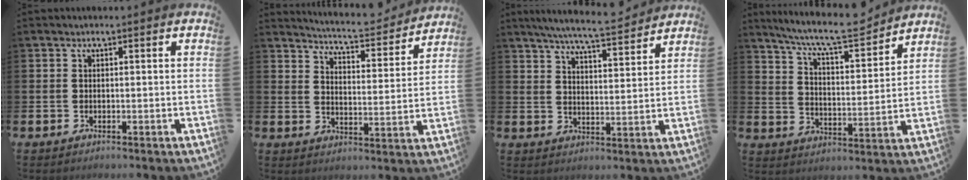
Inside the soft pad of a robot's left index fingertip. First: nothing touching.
{"total": 5.5, "force": [5.4, 0.4, 1.1], "torque": [-0.032, -0.045, 0.088]}
{"total": 6.8, "force": [6.5, -0.2, 2.1], "torque": [-0.058, -0.039, 0.113]}
{"total": 8.7, "force": [8.0, 1.1, 3.4], "torque": [-0.089, -0.053, 0.138]}